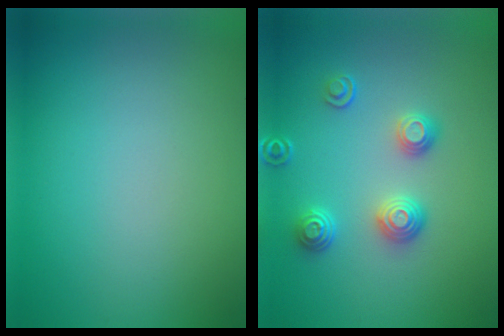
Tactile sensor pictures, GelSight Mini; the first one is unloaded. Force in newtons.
{"total": 3.2, "press": 2.8, "slide": 1.5}